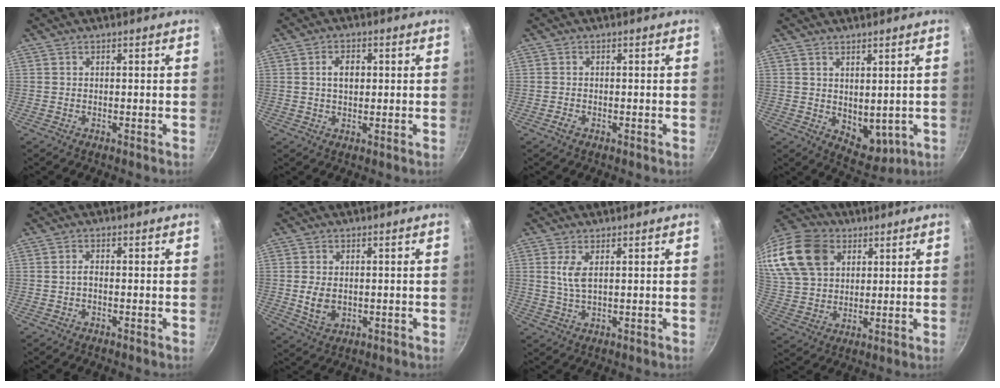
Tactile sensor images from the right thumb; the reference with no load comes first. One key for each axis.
{"total": 3.7, "fx": 0.5, "fy": 2.5, "fz": 2.7, "tx": -0.031, "ty": 0.007, "tz": 0.006}
{"total": 1.2, "fx": -0.7, "fy": 0.7, "fz": 0.6, "tx": -0.015, "ty": 0.003, "tz": -0.015}
{"total": 6.5, "fx": 1.1, "fy": 4.1, "fz": 4.9, "tx": -0.050, "ty": -0.023, "tz": 0.035}
{"total": 1.3, "fx": -0.5, "fy": 0.6, "fz": 1.0, "tx": -0.017, "ty": 0.010, "tz": -0.012}
{"total": 5.3, "fx": -0.2, "fy": 3.7, "fz": 3.8, "tx": -0.067, "ty": -0.006, "tz": 0.005}
{"total": 3.7, "fx": 1.0, "fy": 1.3, "fz": 3.3, "tx": -0.070, "ty": -0.008, "tz": 0.022}
{"total": 23.0, "fx": 9.6, "fy": 16.6, "fz": 12.7, "tx": -0.268, "ty": 0.018, "tz": 0.183}